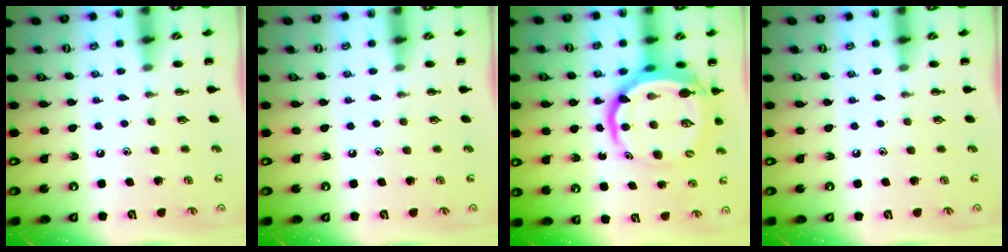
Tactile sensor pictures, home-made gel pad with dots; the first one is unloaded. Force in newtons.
{"total": 0.0}
{"total": 13.8, "press": 13.4, "slide": 3.5}
{"total": 0.0}